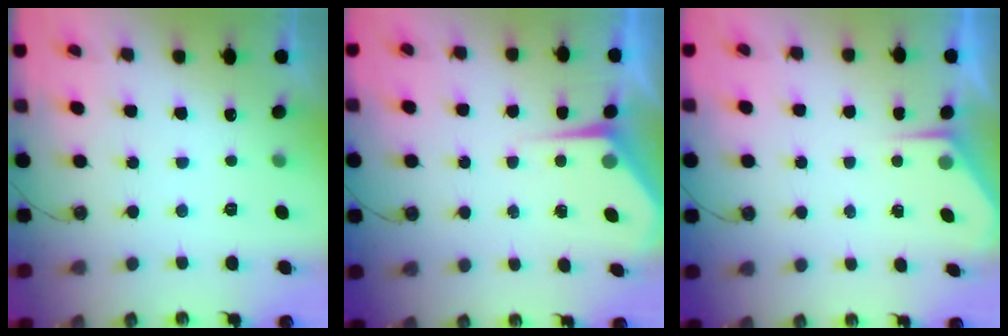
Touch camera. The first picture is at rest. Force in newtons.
{"total": 4.6, "press": 4.6, "slide": 0.4}
{"total": 2.8, "press": 2.8, "slide": 0.4}